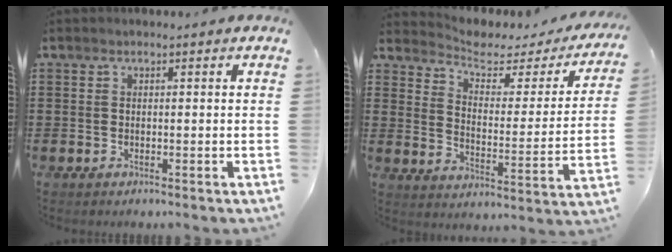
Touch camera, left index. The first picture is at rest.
{"total": 3.3, "force": [2.7, 1.4, 1.3], "torque": [-0.048, -0.021, 0.038]}